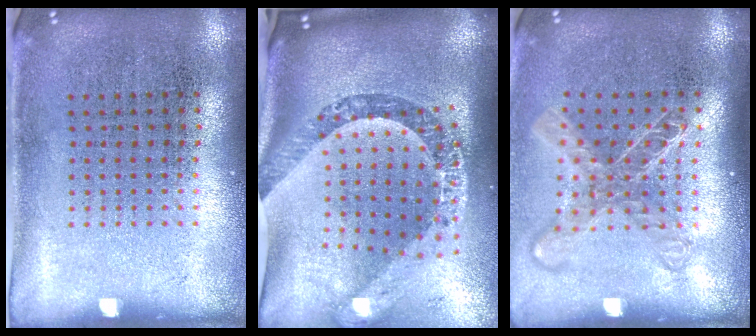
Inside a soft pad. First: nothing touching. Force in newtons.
{"total": 3.7, "press": 2.6, "slide": 2.7}
{"total": 1.7, "press": 1.4, "slide": 1.0}